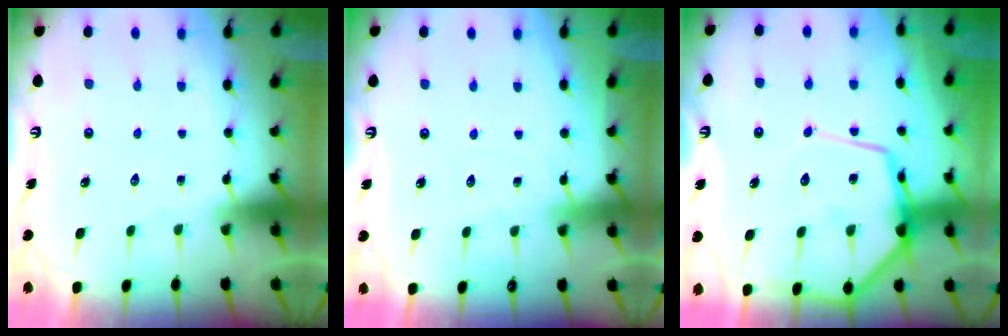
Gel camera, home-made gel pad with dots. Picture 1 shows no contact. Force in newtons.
{"total": 3.0, "press": 2.9, "slide": 0.4}
{"total": 13.6, "press": 13.6, "slide": 1.3}